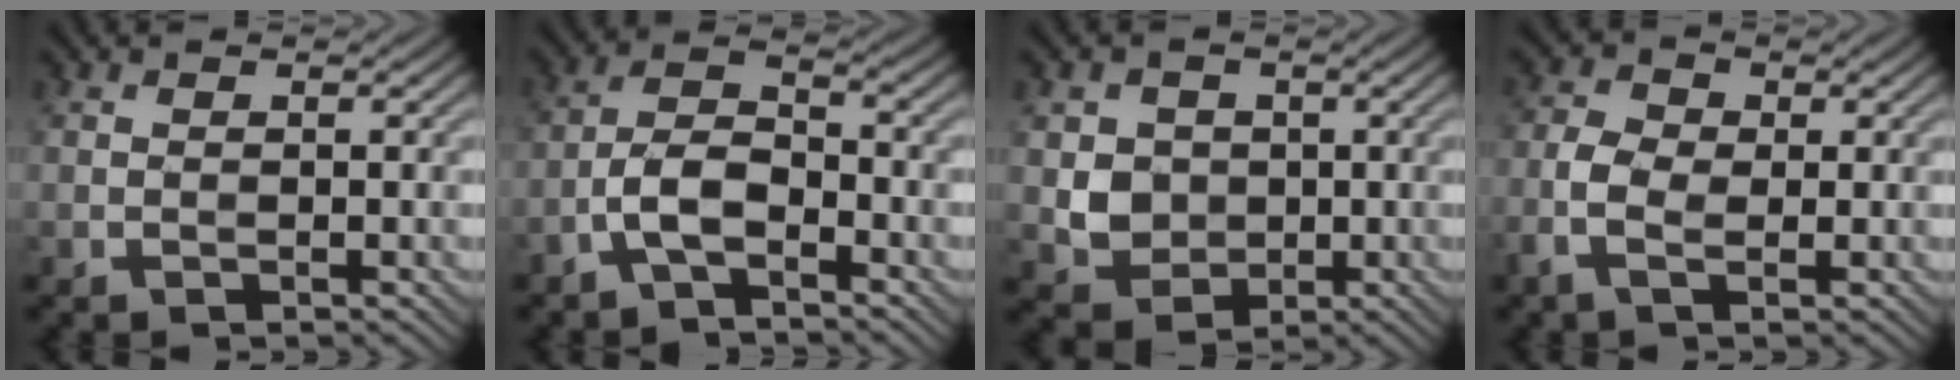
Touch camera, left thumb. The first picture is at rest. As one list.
[{"total": 4.7, "force": [-3.0, 1.6, 3.2], "torque": [-0.066, 0.012, -0.069]}, {"total": 4.6, "force": [0.1, 4.2, 1.8], "torque": [-0.050, -0.003, -0.004]}, {"total": 4.0, "force": [-0.8, 2.5, 3.1], "torque": [-0.082, 0.004, -0.026]}]